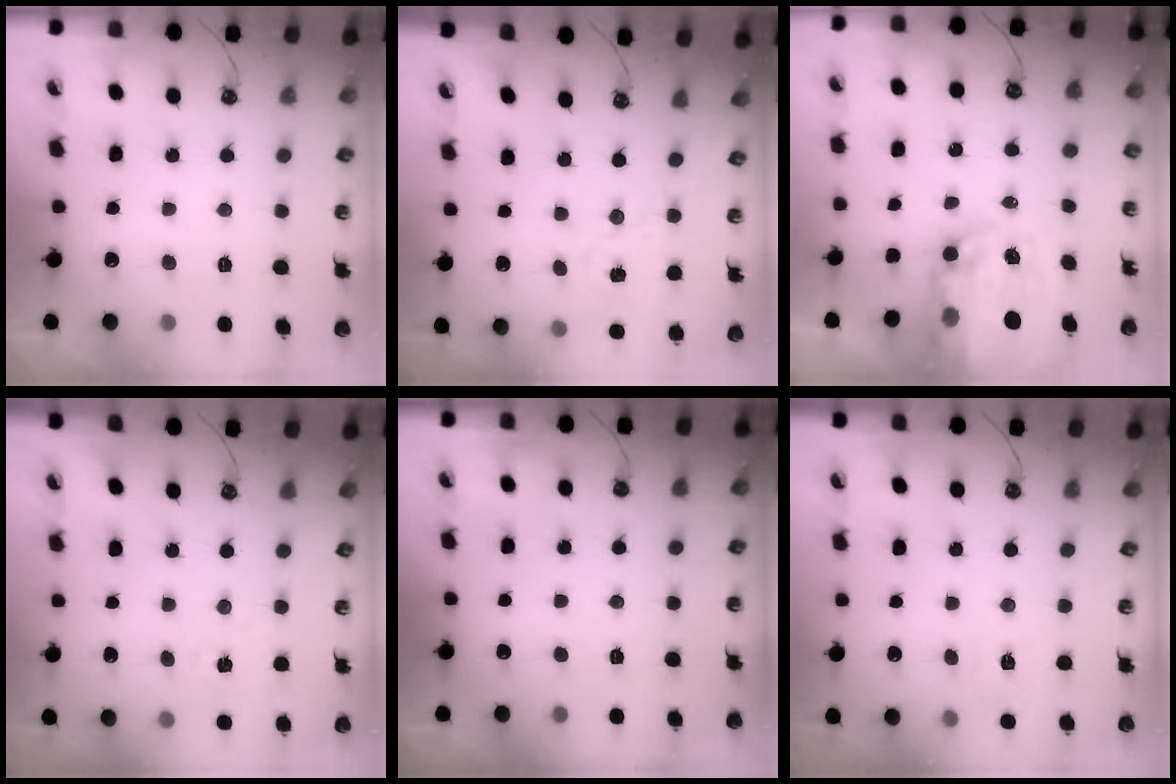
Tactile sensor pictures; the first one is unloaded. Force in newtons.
{"total": 2.5, "press": 2.5, "slide": 0.3}
{"total": 13.7, "press": 13.6, "slide": 1.2}
{"total": 6.3, "press": 6.3, "slide": 0.5}
{"total": 0.0}
{"total": 4.6, "press": 4.6, "slide": 0.6}